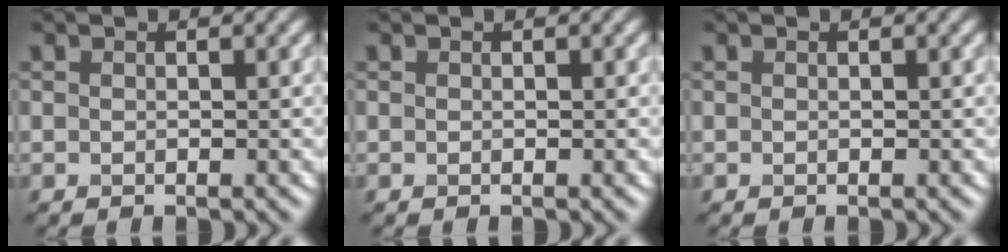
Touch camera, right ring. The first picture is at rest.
{"total": 0.0}
{"total": 0.0}